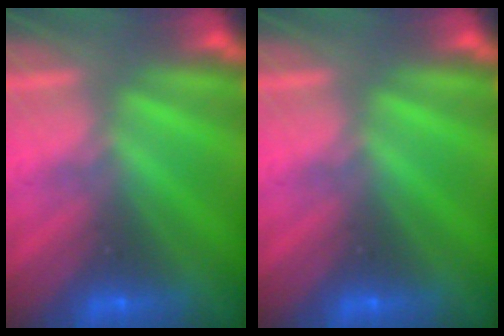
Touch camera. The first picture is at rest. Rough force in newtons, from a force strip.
{"total": 0.0}